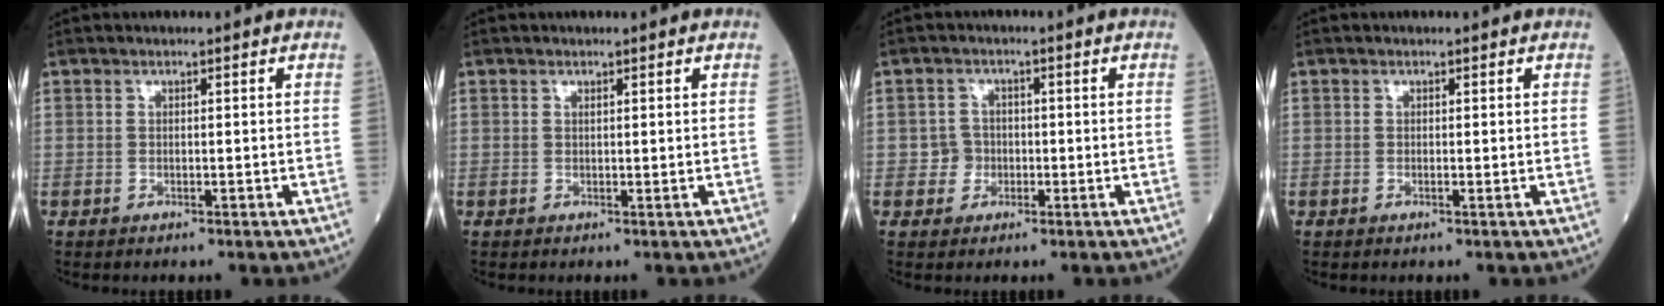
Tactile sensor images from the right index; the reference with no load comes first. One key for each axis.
{"total": 0.0}
{"total": 2.5, "fx": -0.7, "fy": 2.4, "fz": 0.3, "tx": 0.001, "ty": 0.008, "tz": -0.013}
{"total": 0.0}